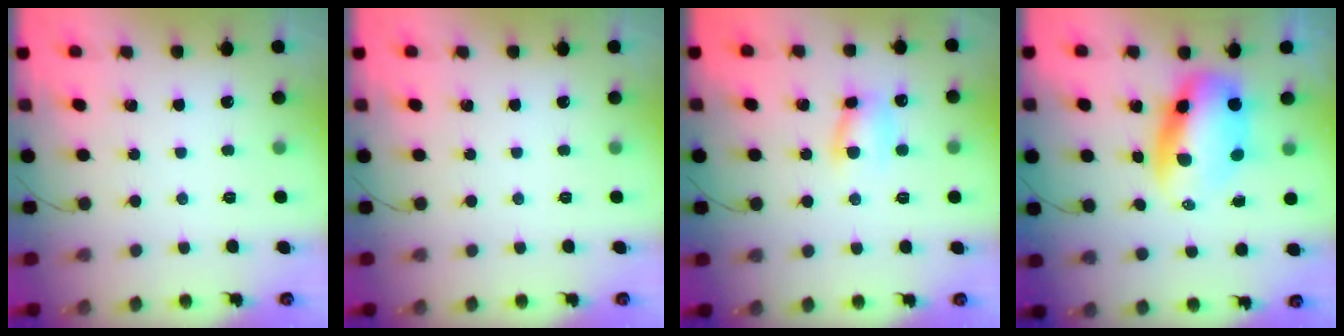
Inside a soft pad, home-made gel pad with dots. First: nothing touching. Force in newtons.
{"total": 0.0}
{"total": 6.9, "press": 6.9, "slide": 0.5}
{"total": 10.0, "press": 9.6, "slide": 2.6}